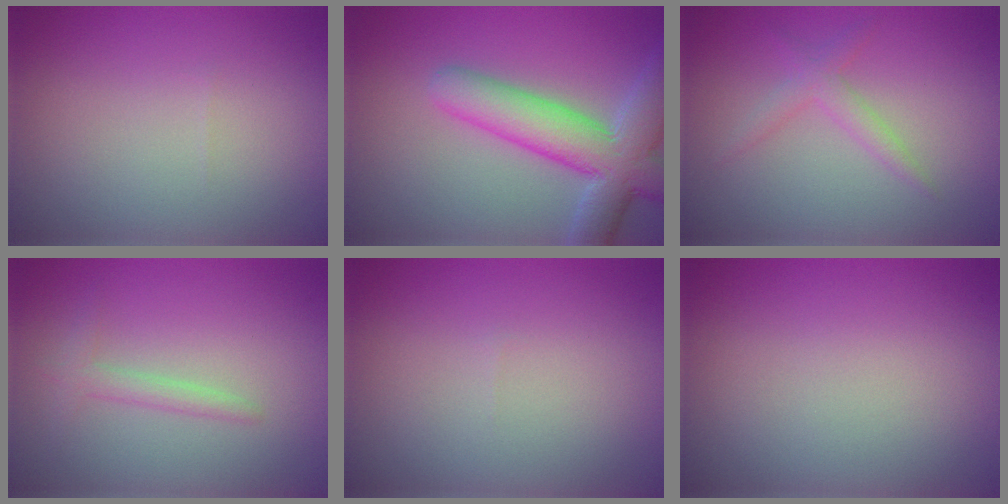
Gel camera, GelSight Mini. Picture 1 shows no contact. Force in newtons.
{"total": 7.6, "press": 7.5, "slide": 0.7}
{"total": 1.9, "press": 1.9, "slide": 0.0}
{"total": 1.6, "press": 1.6, "slide": 0.1}
{"total": 0.0}
{"total": 0.0}